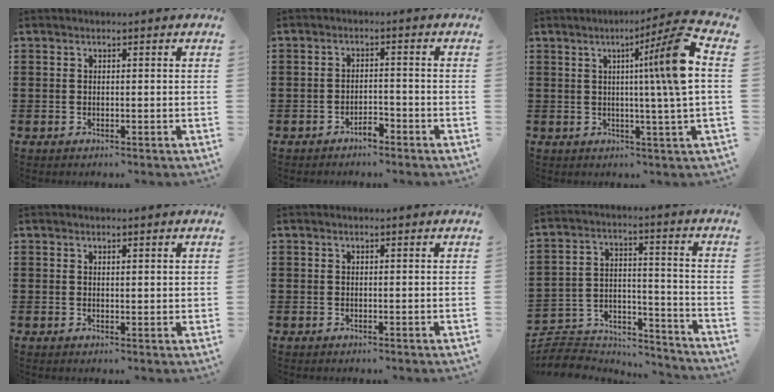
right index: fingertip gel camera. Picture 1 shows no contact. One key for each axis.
{"total": 2.4, "fx": -2.1, "fy": 0.6, "fz": 1.0, "tx": -0.024, "ty": 0.004, "tz": -0.042}
{"total": 12.2, "fx": 2.4, "fy": -1.0, "fz": 11.9, "tx": -0.190, "ty": -0.012, "tz": 0.022}
{"total": 0.8, "fx": 0.6, "fy": 0.2, "fz": 0.5, "tx": -0.010, "ty": 0.003, "tz": 0.010}
{"total": 0.0}
{"total": 6.6, "fx": -6.3, "fy": 1.6, "fz": 0.9, "tx": -0.030, "ty": 0.006, "tz": -0.130}